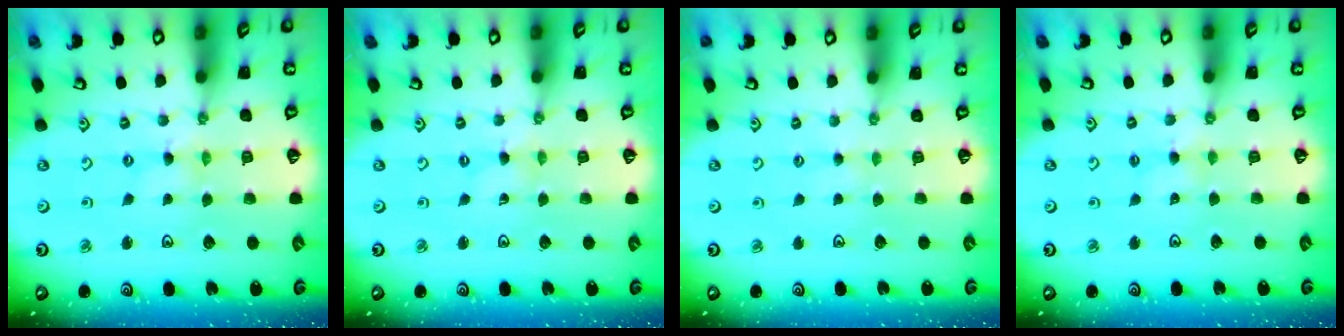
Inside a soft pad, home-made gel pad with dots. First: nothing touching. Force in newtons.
{"total": 0.0}
{"total": 2.1, "press": 2.1, "slide": 0.3}
{"total": 2.2, "press": 2.1, "slide": 0.4}